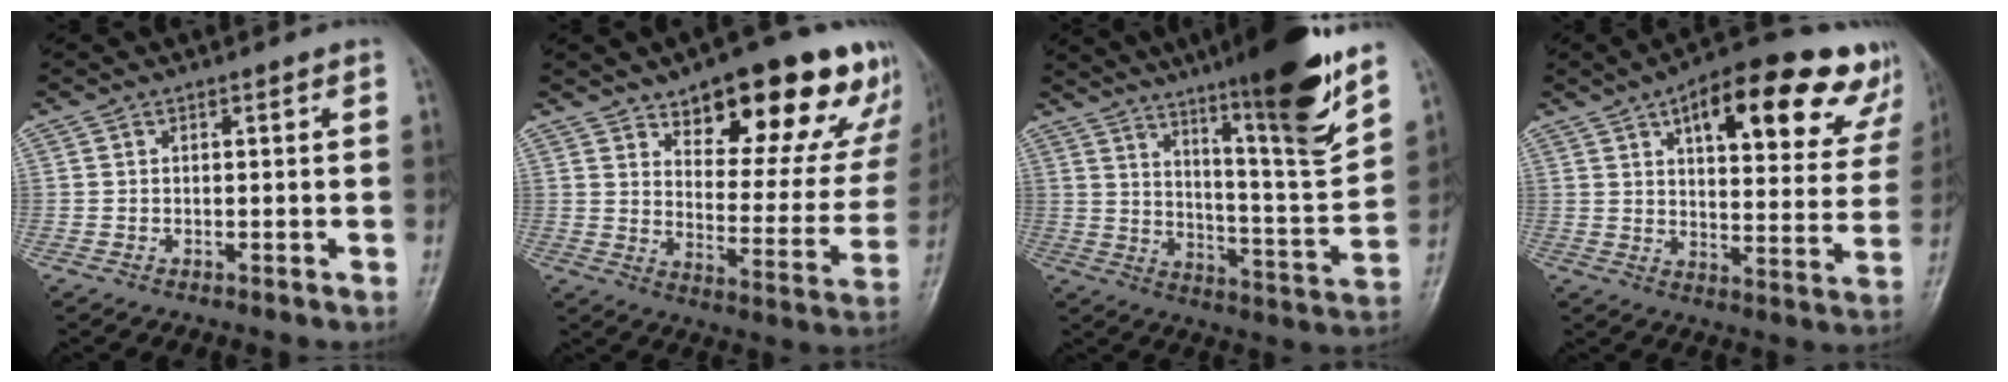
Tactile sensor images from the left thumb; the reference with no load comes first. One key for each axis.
{"total": 24.1, "fx": 15.4, "fy": 9.7, "fz": 15.8, "tx": -0.156, "ty": -0.065, "tz": 0.211}
{"total": 20.4, "fx": 13.7, "fy": 1.8, "fz": 15.0, "tx": -0.202, "ty": -0.073, "tz": 0.217}
{"total": 24.3, "fx": 13.5, "fy": 9.5, "fz": 17.8, "tx": -0.199, "ty": -0.018, "tz": 0.183}